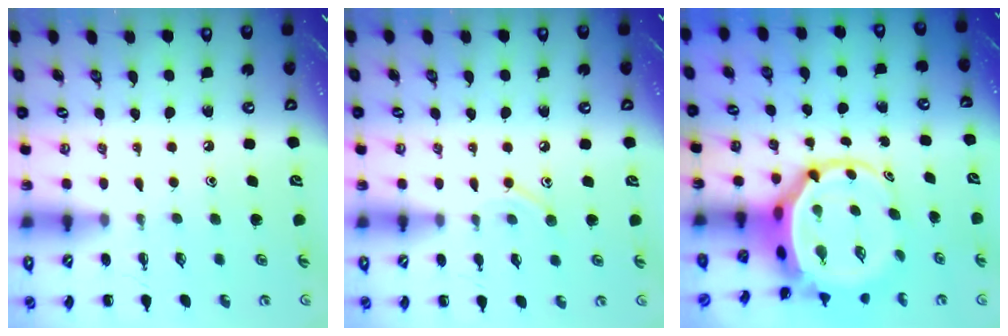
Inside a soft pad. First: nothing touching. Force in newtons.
{"total": 7.1, "press": 6.9, "slide": 1.8}
{"total": 6.4, "press": 6.2, "slide": 1.6}